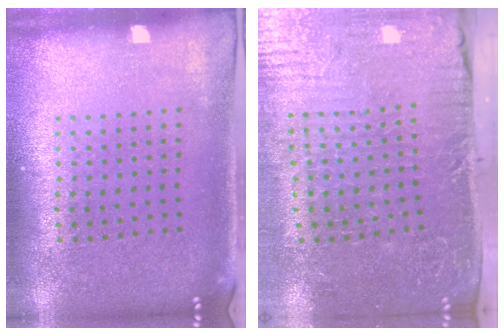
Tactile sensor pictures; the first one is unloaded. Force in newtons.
{"total": 4.6, "press": 4.3, "slide": 1.6}